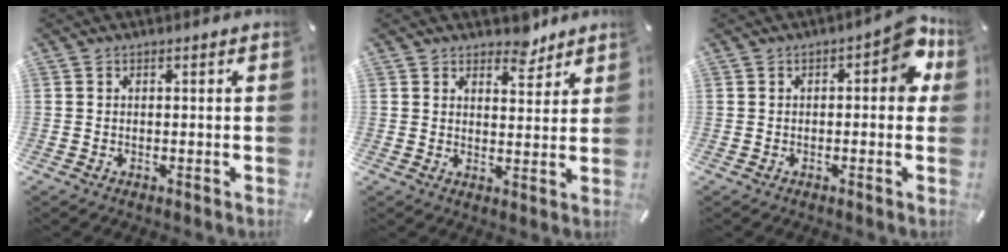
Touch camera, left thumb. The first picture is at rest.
{"total": 6.1, "force": [4.9, 3.3, 1.4], "torque": [0.007, -0.034, 0.083]}
{"total": 7.7, "force": [1.3, 3.8, 6.6], "torque": [-0.075, -0.003, 0.015]}